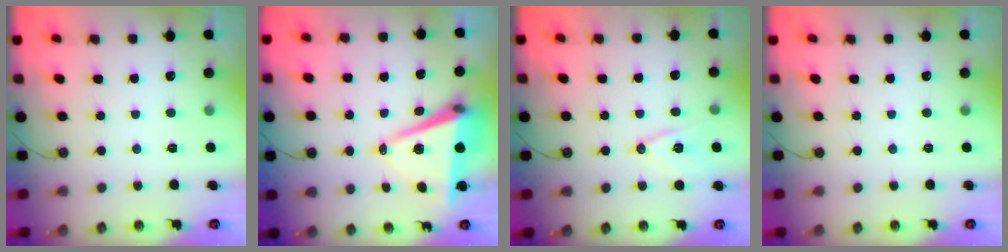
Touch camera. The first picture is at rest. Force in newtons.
{"total": 9.5, "press": 8.6, "slide": 3.9}
{"total": 9.9, "press": 9.3, "slide": 3.4}
{"total": 0.0}